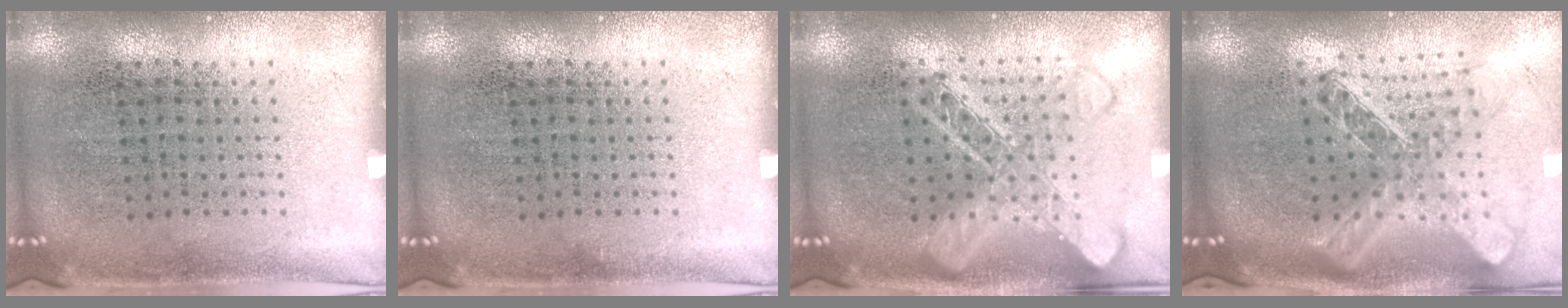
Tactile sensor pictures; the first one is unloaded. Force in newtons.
{"total": 0.0}
{"total": 3.0, "press": 3.0, "slide": 0.4}
{"total": 2.5, "press": 2.0, "slide": 1.6}